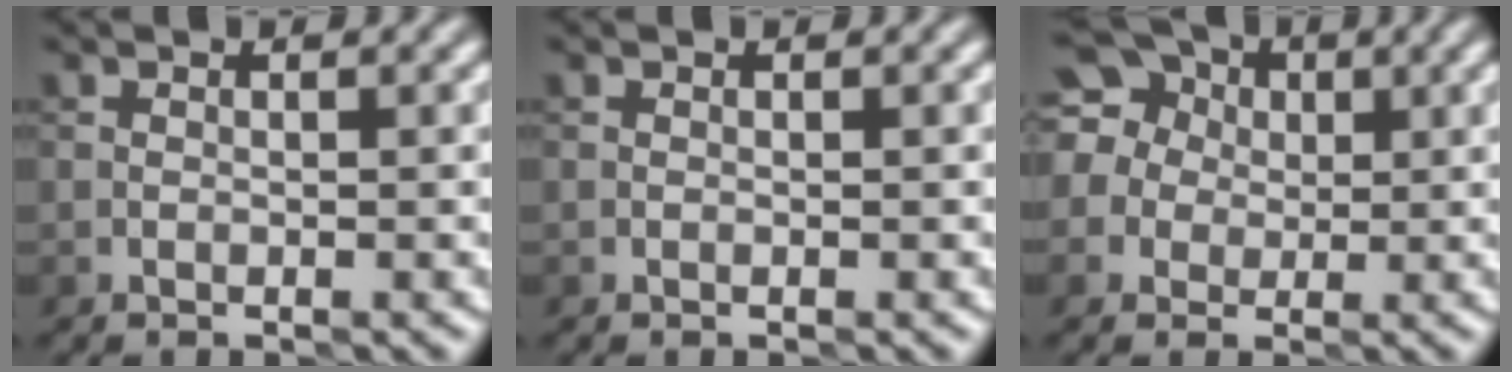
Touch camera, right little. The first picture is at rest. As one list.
[{"total": 0.0}, {"total": 9.2, "force": [3.2, 7.8, 3.5], "torque": [-0.085, 0.051, 0.030]}]